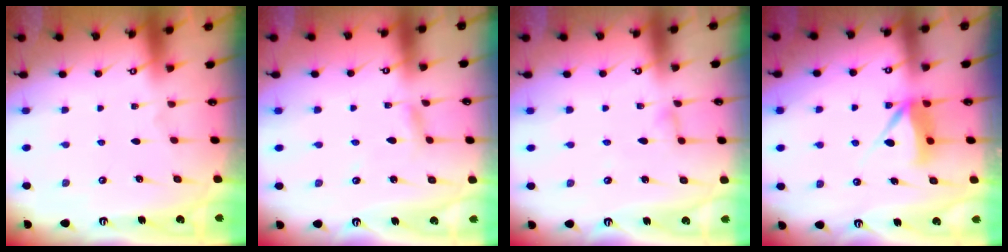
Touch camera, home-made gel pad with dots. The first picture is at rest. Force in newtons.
{"total": 3.3, "press": 3.3, "slide": 0.1}
{"total": 3.3, "press": 3.3, "slide": 0.3}
{"total": 7.1, "press": 7.0, "slide": 0.8}